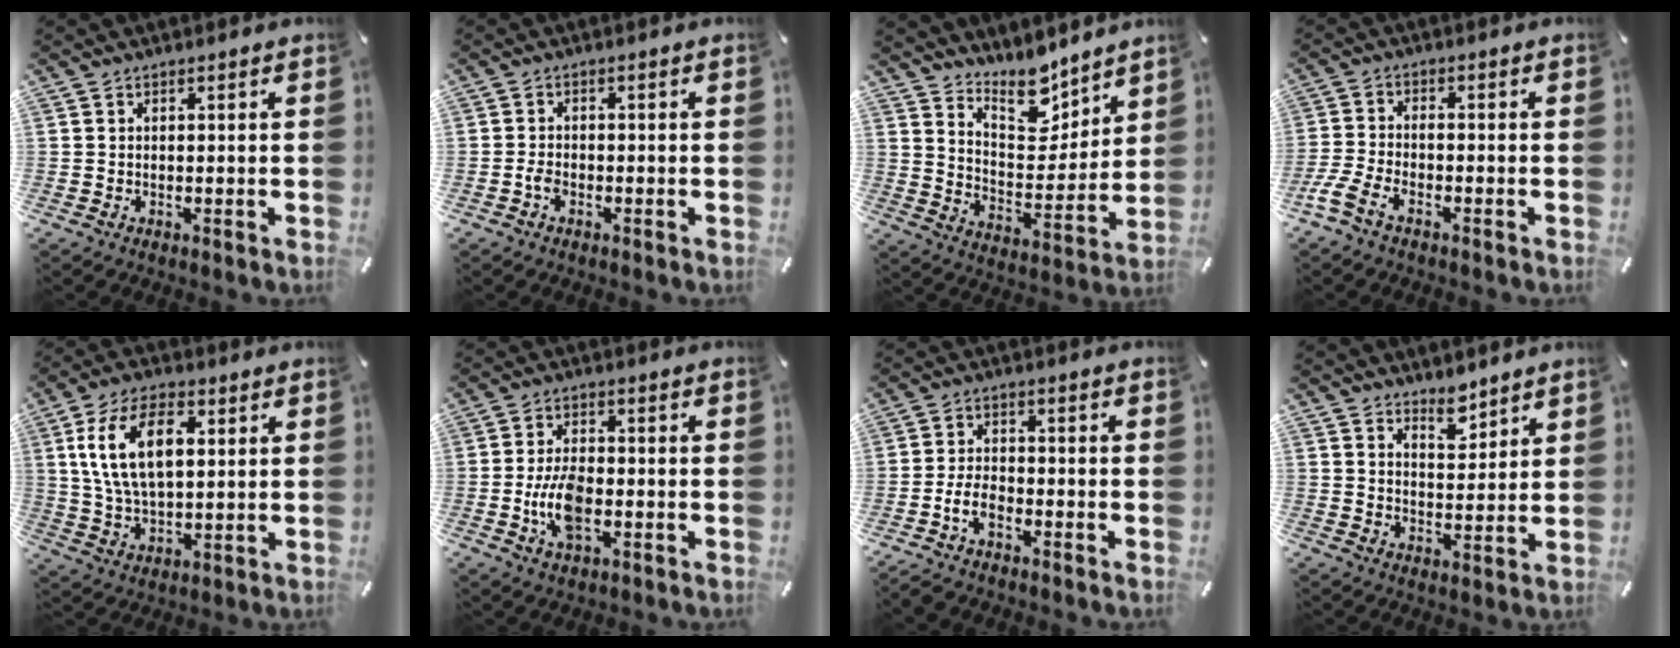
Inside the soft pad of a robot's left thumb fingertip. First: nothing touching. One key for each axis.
{"total": 2.0, "fx": -1.1, "fy": 1.3, "fz": 1.2, "tx": -0.021, "ty": 0.005, "tz": -0.021}
{"total": 12.1, "fx": 10.5, "fy": 4.9, "fz": 3.6, "tx": -0.048, "ty": -0.089, "tz": 0.193}
{"total": 4.5, "fx": -3.0, "fy": 1.7, "fz": 3.0, "tx": -0.089, "ty": -0.005, "tz": -0.064}
{"total": 13.7, "fx": 4.3, "fy": 7.6, "fz": 10.5, "tx": -0.236, "ty": 0.006, "tz": 0.071}
{"total": 8.5, "fx": -2.1, "fy": 4.5, "fz": 6.9, "tx": -0.153, "ty": 0.002, "tz": -0.040}
{"total": 5.6, "fx": -3.2, "fy": 2.8, "fz": 3.6, "tx": -0.084, "ty": 0.010, "tz": -0.064}
{"total": 5.6, "fx": 5.1, "fy": 2.2, "fz": 0.9, "tx": 0.000, "ty": -0.039, "tz": 0.091}